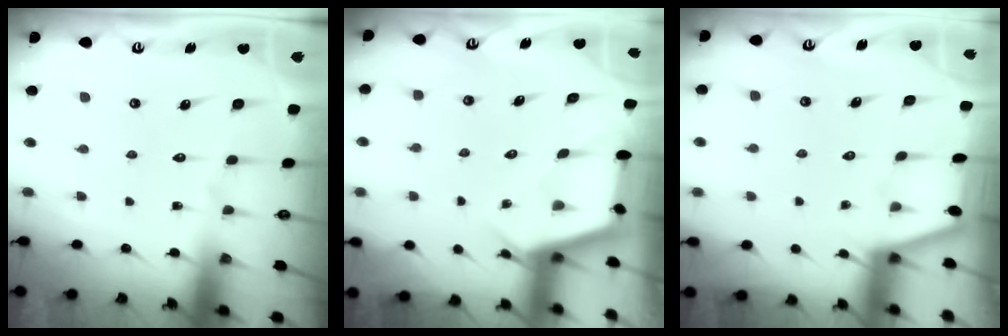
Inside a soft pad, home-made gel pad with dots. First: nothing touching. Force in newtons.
{"total": 2.9, "press": 2.9, "slide": 0.3}
{"total": 1.1, "press": 1.1, "slide": 0.3}